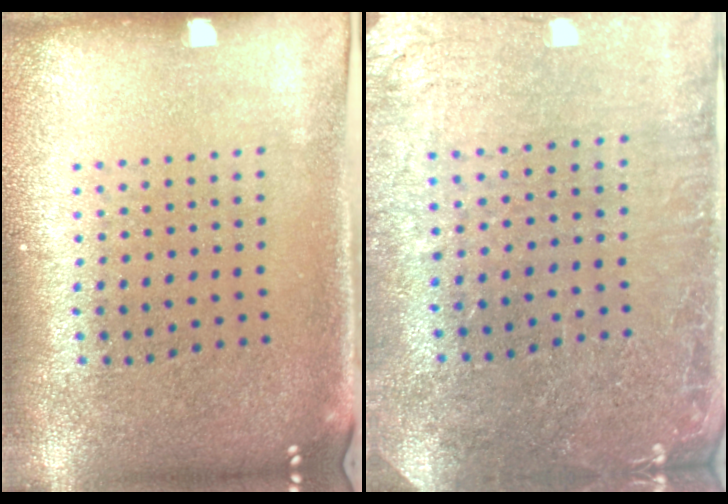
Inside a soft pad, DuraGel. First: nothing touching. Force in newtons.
{"total": 0.7, "press": 0.7, "slide": 0.2}